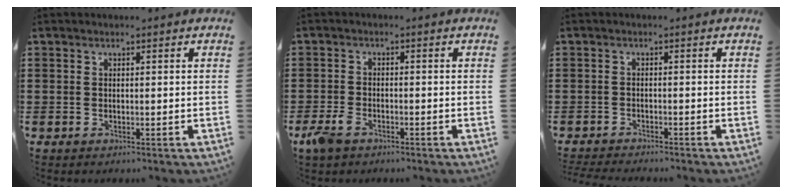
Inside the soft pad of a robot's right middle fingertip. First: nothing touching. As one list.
[{"total": 3.4, "force": [-2.1, 1.7, 2.1], "torque": [-0.064, -0.004, -0.046]}, {"total": 1.6, "force": [-1.6, 0.0, 0.1], "torque": [-0.005, 0.000, -0.033]}]